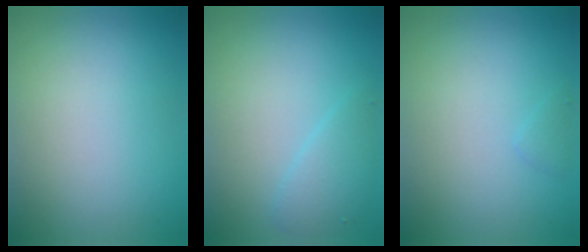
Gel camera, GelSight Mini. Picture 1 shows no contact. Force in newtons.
{"total": 2.0, "press": 2.0, "slide": 0.1}
{"total": 0.6, "press": 0.6, "slide": 0.0}